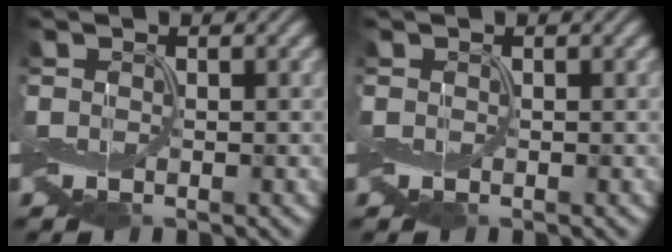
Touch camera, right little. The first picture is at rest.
{"total": 0.0}